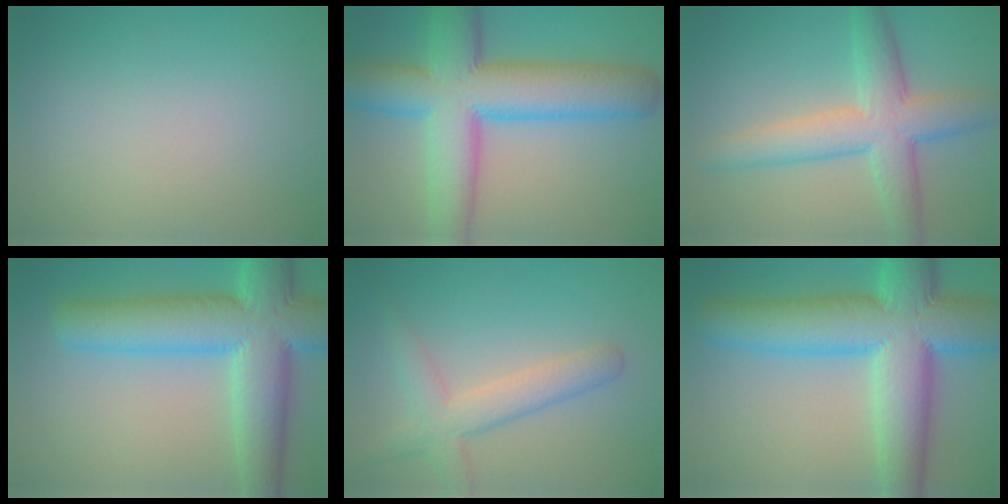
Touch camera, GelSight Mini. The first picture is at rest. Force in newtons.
{"total": 11.7, "press": 11.7, "slide": 0.2}
{"total": 6.5, "press": 6.5, "slide": 0.1}
{"total": 11.1, "press": 11.1, "slide": 0.4}
{"total": 4.1, "press": 4.1, "slide": 0.2}
{"total": 12.6, "press": 12.6, "slide": 0.2}